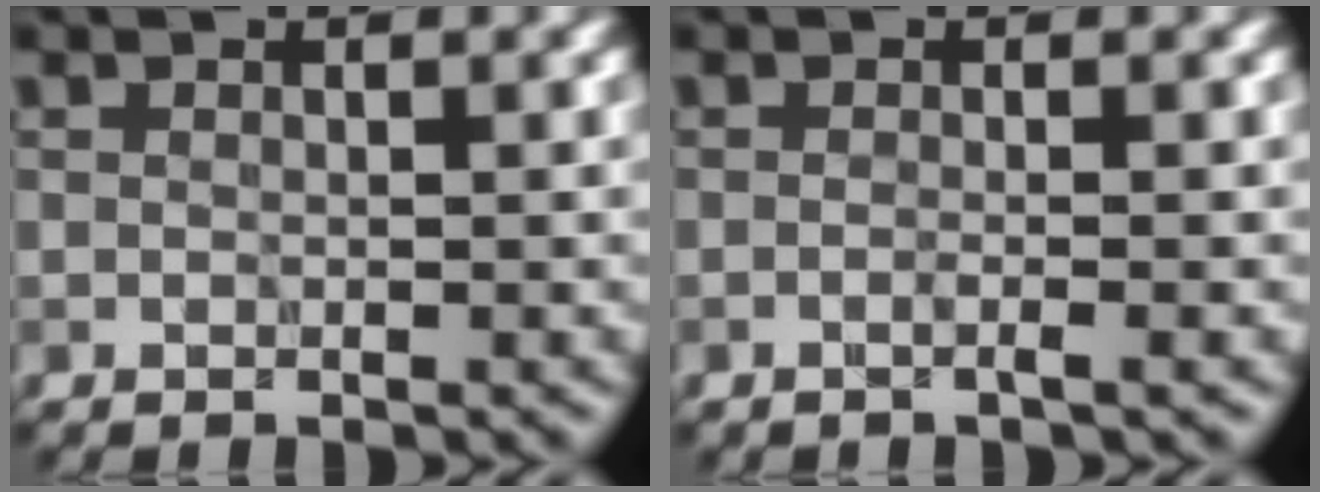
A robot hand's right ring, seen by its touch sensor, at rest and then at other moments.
{"total": 0.9, "force": [-0.3, 0.2, 0.8], "torque": [-0.010, -0.003, -0.011]}